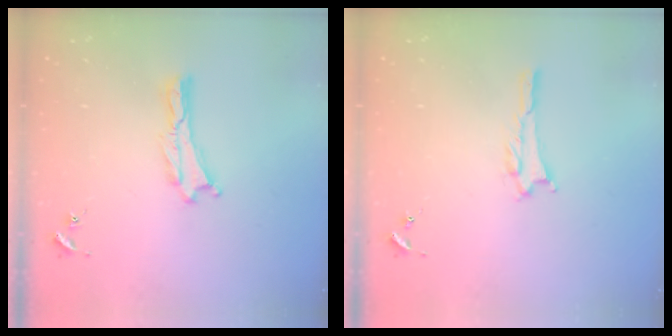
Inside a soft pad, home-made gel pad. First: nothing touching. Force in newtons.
{"total": 1.1, "press": 1.0, "slide": 0.1}